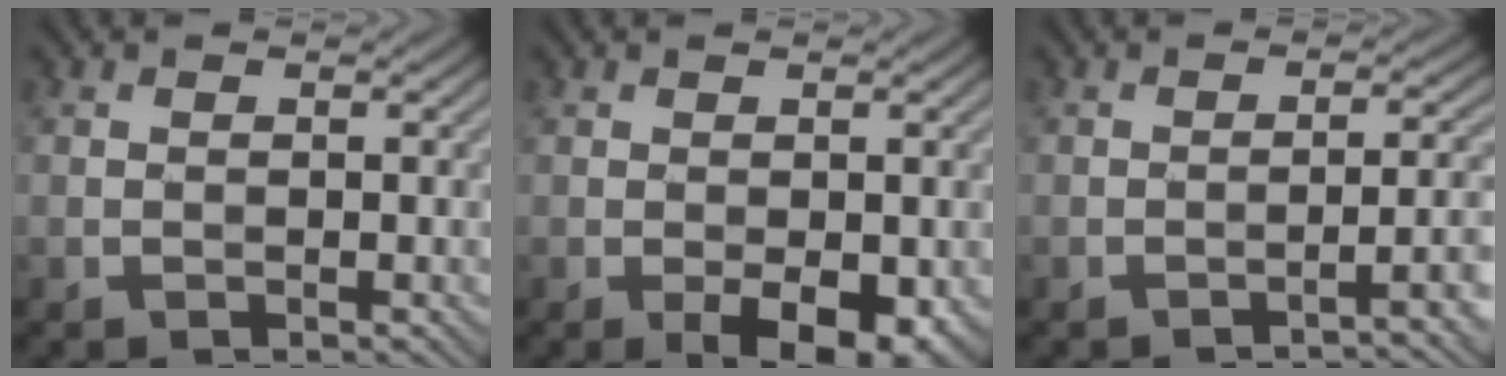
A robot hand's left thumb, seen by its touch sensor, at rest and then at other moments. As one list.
[{"total": 5.1, "force": [-1.7, 2.4, 4.1], "torque": [-0.062, -0.012, -0.021]}, {"total": 4.2, "force": [-2.1, 0.7, 3.5], "torque": [-0.034, 0.019, -0.042]}]